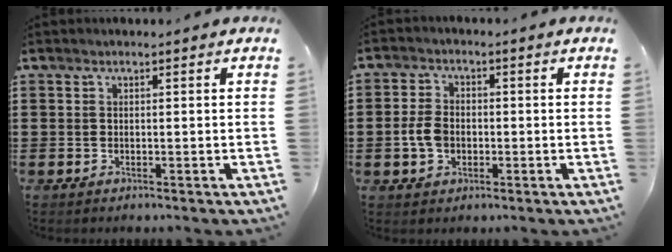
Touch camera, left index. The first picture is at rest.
{"total": 4.6, "force": [-0.7, 3.3, 3.2], "torque": [-0.085, -0.001, -0.019]}